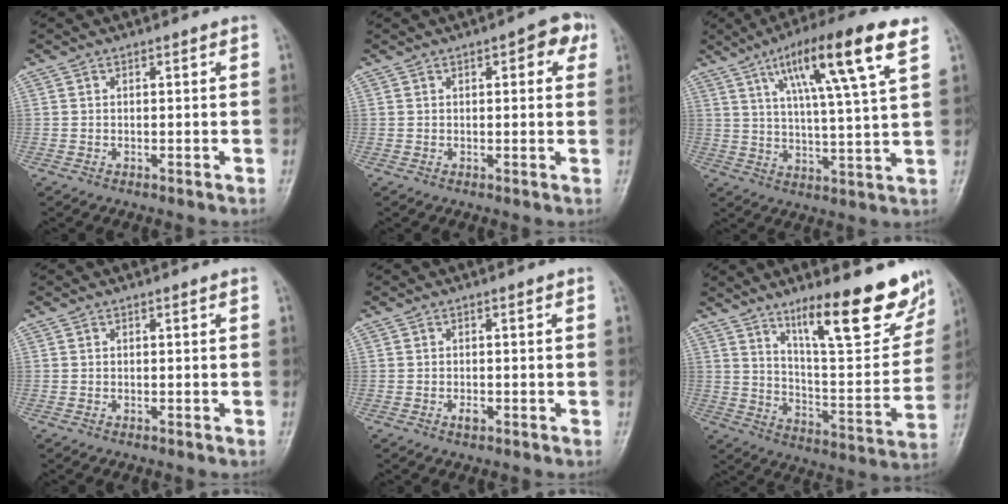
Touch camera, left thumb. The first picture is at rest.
{"total": 5.1, "force": [2.1, 2.1, 4.2], "torque": [-0.031, 0.000, 0.017]}
{"total": 16.7, "force": [8.2, 2.1, 14.3], "torque": [-0.235, -0.019, 0.134]}
{"total": 0.0}
{"total": 1.3, "force": [-0.5, 0.7, 0.9], "torque": [-0.014, 0.000, -0.010]}
{"total": 20.6, "force": [13.3, 5.2, 14.9], "torque": [-0.172, -0.076, 0.210]}